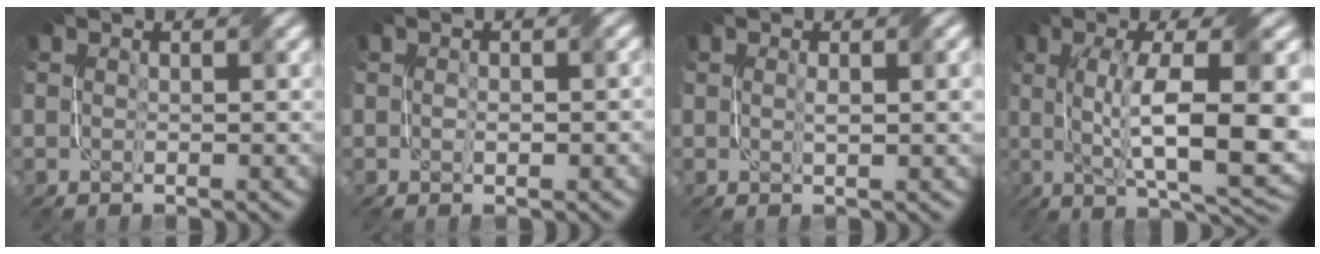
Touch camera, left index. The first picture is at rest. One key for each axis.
{"total": 1.5, "fx": -0.2, "fy": 0.8, "fz": 1.3, "tx": -0.020, "ty": -0.001, "tz": 0.001}
{"total": 1.5, "fx": 0.2, "fy": 0.2, "fz": 1.5, "tx": -0.023, "ty": 0.002, "tz": 0.004}
{"total": 11.8, "fx": 0.4, "fy": 3.0, "fz": 11.4, "tx": -0.180, "ty": -0.003, "tz": 0.015}